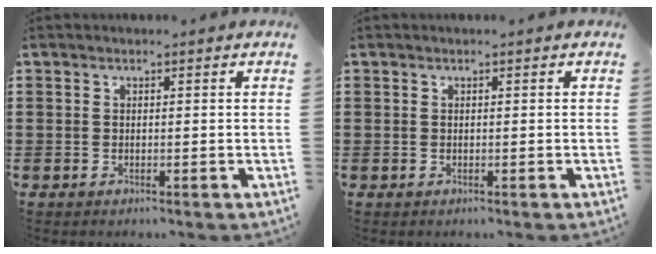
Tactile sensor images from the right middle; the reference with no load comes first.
{"total": 0.0}